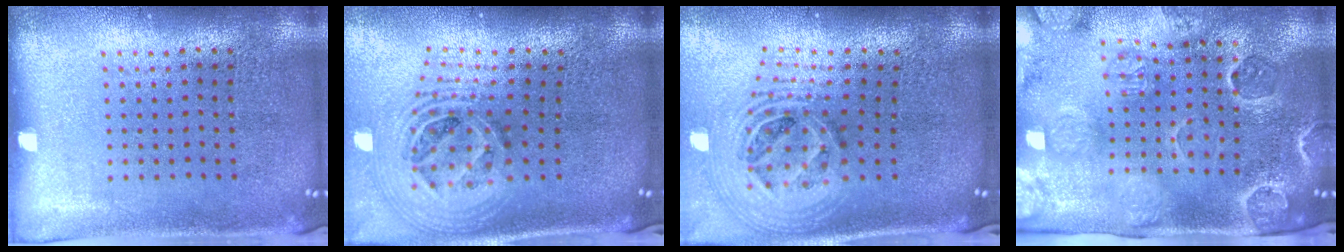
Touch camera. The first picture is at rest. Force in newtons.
{"total": 2.8, "press": 1.8, "slide": 2.1}
{"total": 2.7, "press": 1.9, "slide": 1.9}
{"total": 3.2, "press": 3.2, "slide": 0.5}